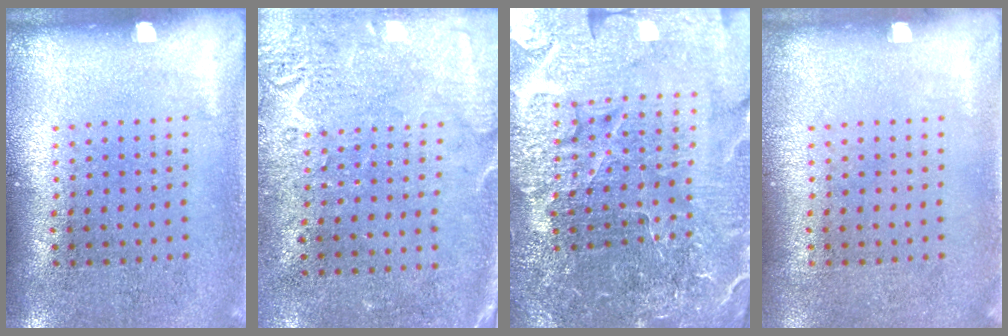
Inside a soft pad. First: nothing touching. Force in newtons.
{"total": 2.7, "press": 2.3, "slide": 1.5}
{"total": 6.2, "press": 5.5, "slide": 2.9}
{"total": 0.0}